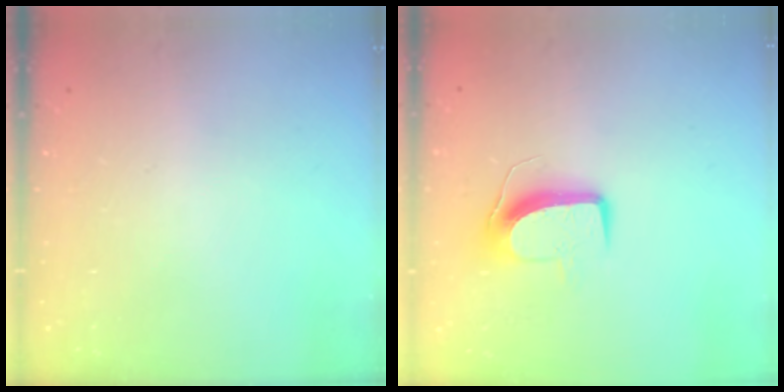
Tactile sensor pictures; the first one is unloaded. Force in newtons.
{"total": 9.2, "press": 9.2, "slide": 0.4}